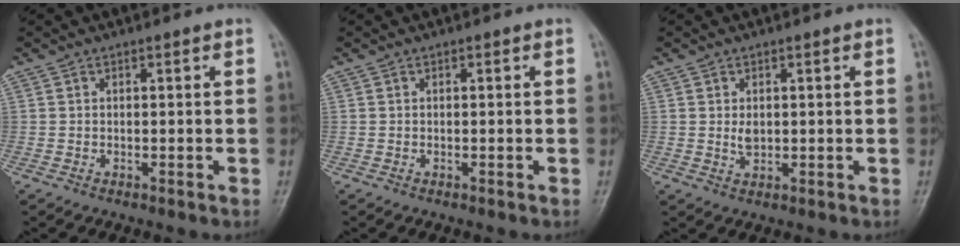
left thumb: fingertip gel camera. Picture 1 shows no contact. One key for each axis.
{"total": 0.0}
{"total": 2.3, "fx": 0.5, "fy": 1.4, "fz": 1.7, "tx": -0.024, "ty": -0.006, "tz": 0.012}